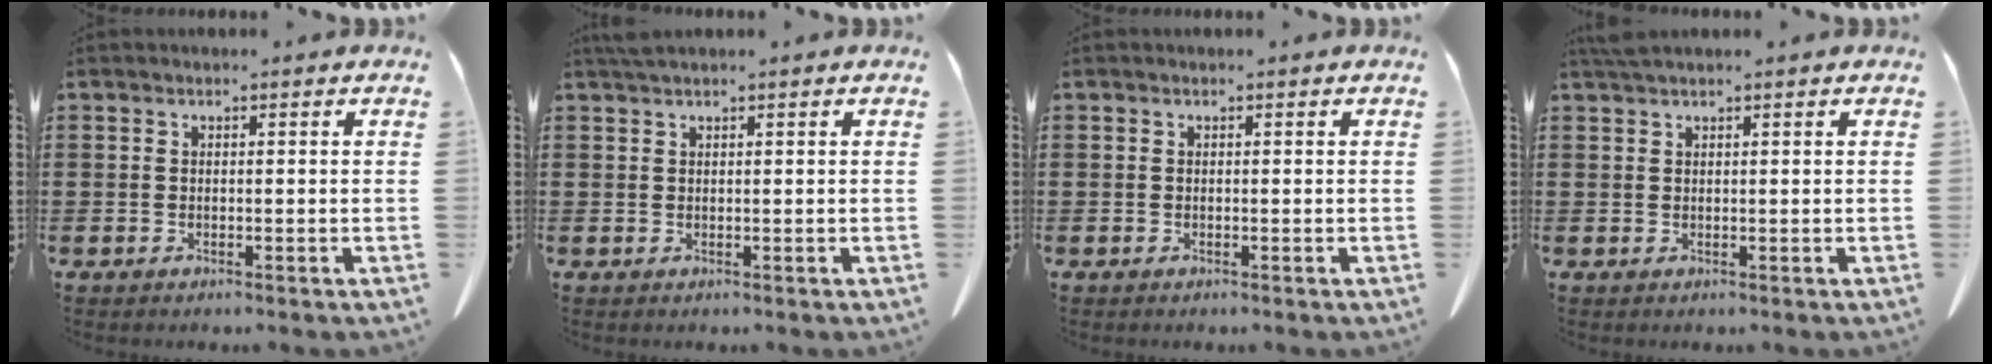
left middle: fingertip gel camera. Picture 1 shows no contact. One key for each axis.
{"total": 1.1, "fx": 1.0, "fy": 0.0, "fz": 0.6, "tx": -0.014, "ty": -0.001, "tz": 0.019}
{"total": 0.0}
{"total": 1.5, "fx": 1.2, "fy": 0.0, "fz": 0.8, "tx": -0.019, "ty": 0.000, "tz": 0.024}